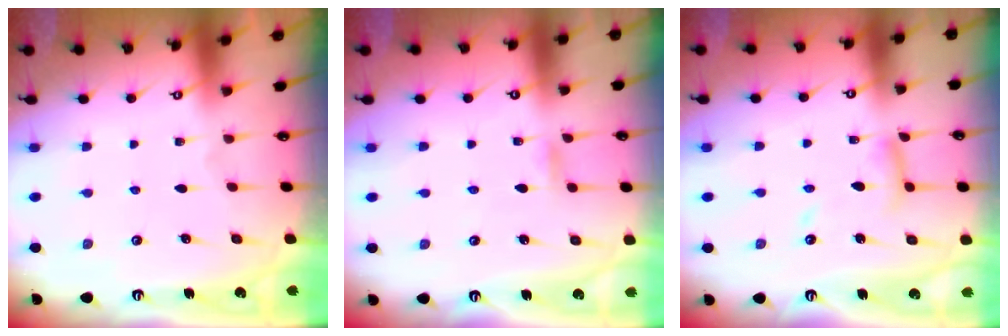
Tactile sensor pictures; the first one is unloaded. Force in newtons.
{"total": 3.1, "press": 3.1, "slide": 0.3}
{"total": 10.8, "press": 10.8, "slide": 1.1}